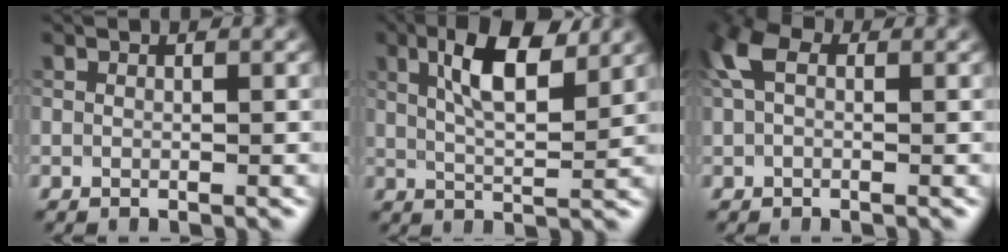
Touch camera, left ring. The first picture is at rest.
{"total": 6.3, "force": [2.7, 1.9, 5.4], "torque": [-0.097, 0.004, 0.044]}
{"total": 4.0, "force": [1.3, 2.4, 2.9], "torque": [-0.066, 0.015, 0.014]}